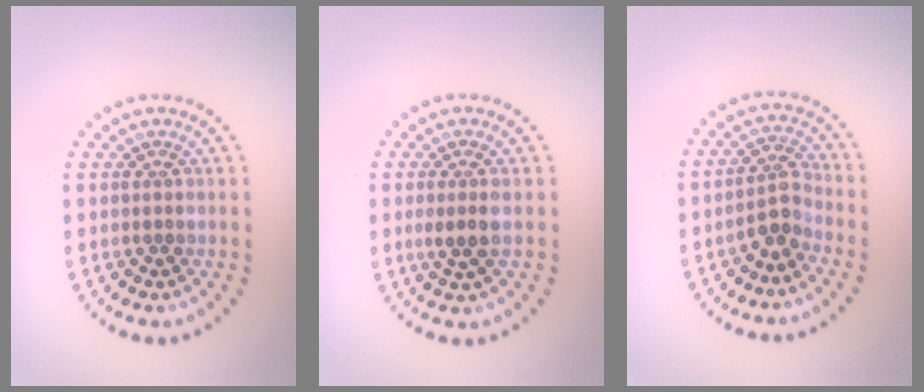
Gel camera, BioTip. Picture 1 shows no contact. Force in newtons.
{"total": 2.0, "press": 1.8, "slide": 0.9}
{"total": 2.5, "press": 2.0, "slide": 1.5}